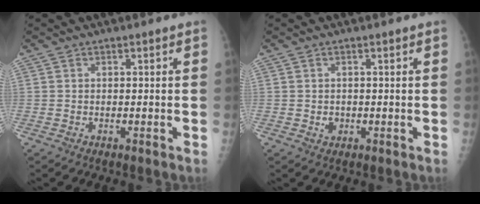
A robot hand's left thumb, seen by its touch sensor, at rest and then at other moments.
{"total": 1.3, "force": [-0.1, 1.2, 0.6], "torque": [-0.006, 0.001, 0.003]}